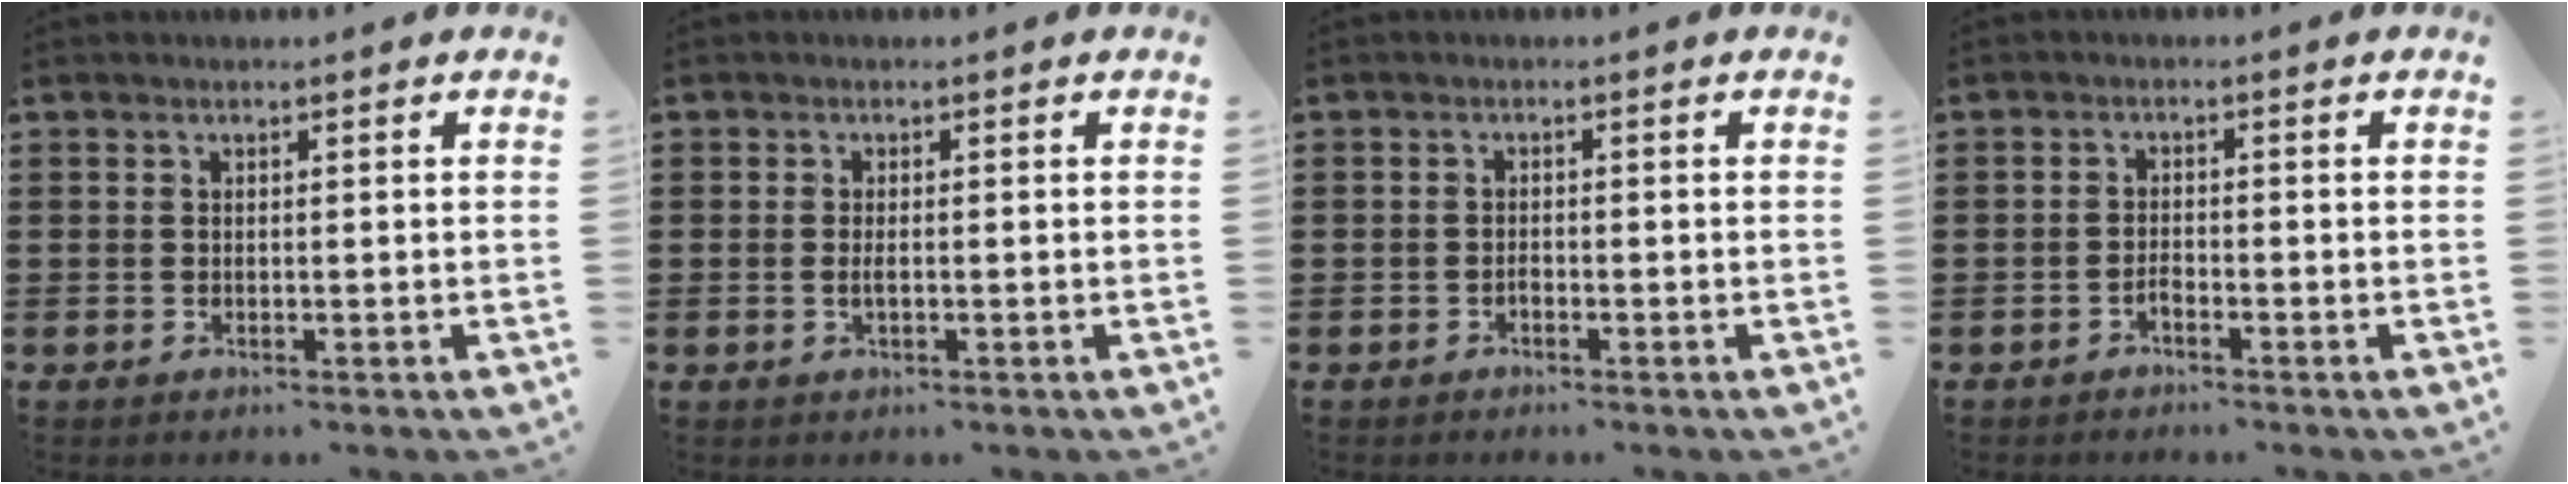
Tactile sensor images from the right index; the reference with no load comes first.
{"total": 1.4, "force": [-0.3, 0.2, 1.3], "torque": [-0.031, -0.004, -0.007]}
{"total": 0.7, "force": [-0.6, 0.3, 0.3], "torque": [-0.008, -0.002, -0.011]}
{"total": 1.3, "force": [-1.2, 0.1, 0.5], "torque": [-0.013, -0.003, -0.021]}